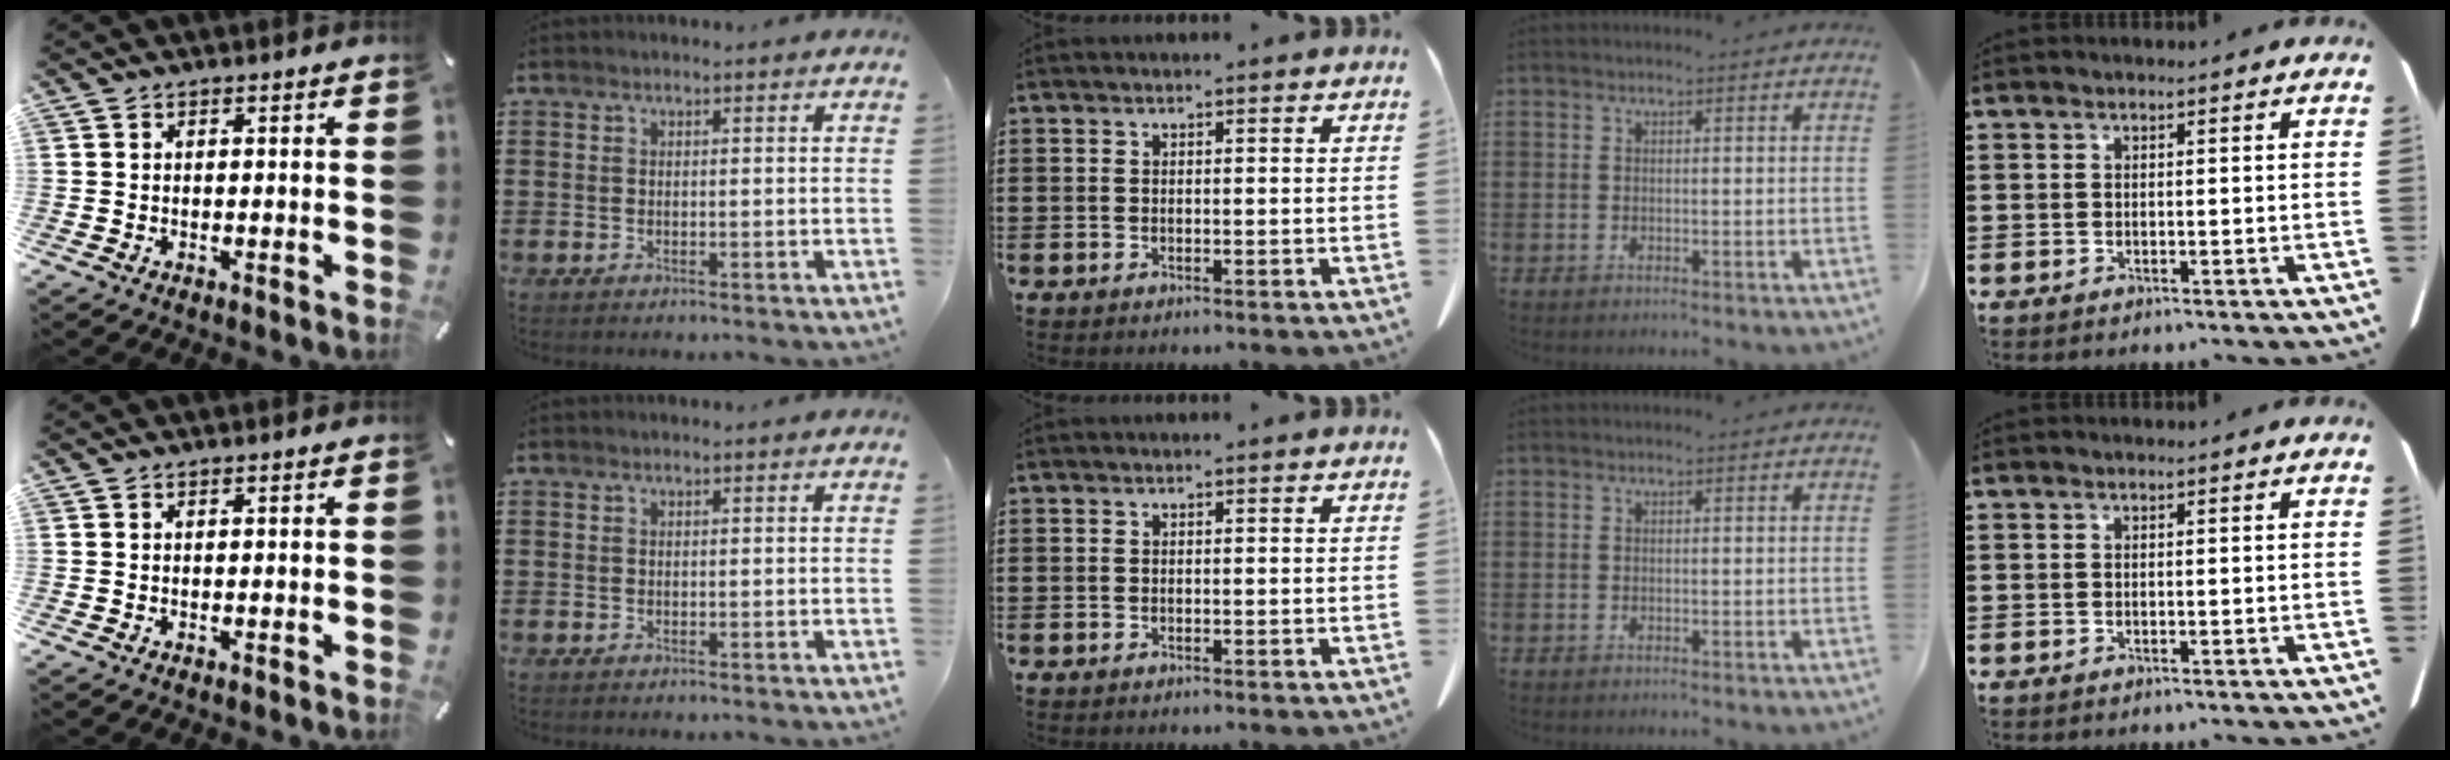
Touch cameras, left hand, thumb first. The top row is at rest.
{}